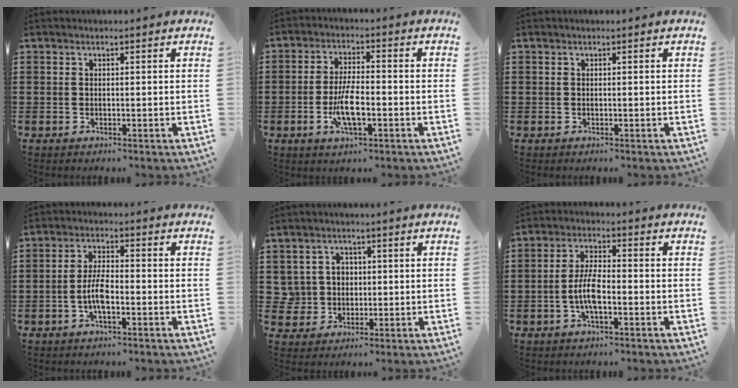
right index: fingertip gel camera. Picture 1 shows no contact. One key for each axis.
{"total": 7.1, "fx": -2.0, "fy": 2.1, "fz": 6.4, "tx": -0.141, "ty": -0.012, "tz": -0.042}
{"total": 0.0}
{"total": 5.0, "fx": -1.5, "fy": 1.4, "fz": 4.6, "tx": -0.107, "ty": -0.004, "tz": -0.036}
{"total": 4.1, "fx": 0.4, "fy": 4.0, "fz": 1.0, "tx": -0.045, "ty": 0.012, "tz": 0.003}
{"total": 5.6, "fx": -1.5, "fy": 1.7, "fz": 5.1, "tx": -0.116, "ty": -0.004, "tz": -0.036}